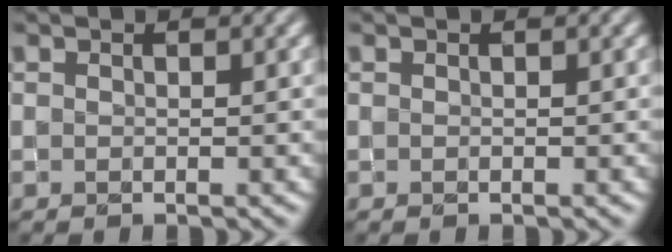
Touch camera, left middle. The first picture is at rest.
{"total": 0.0}